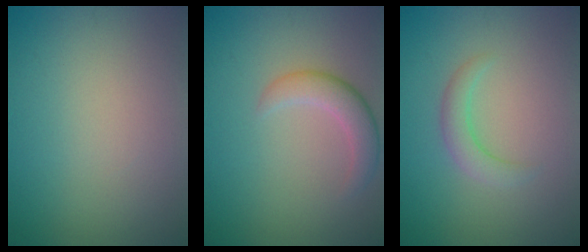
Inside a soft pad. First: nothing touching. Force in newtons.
{"total": 2.9, "press": 2.9, "slide": 0.2}
{"total": 2.0, "press": 2.0, "slide": 0.3}